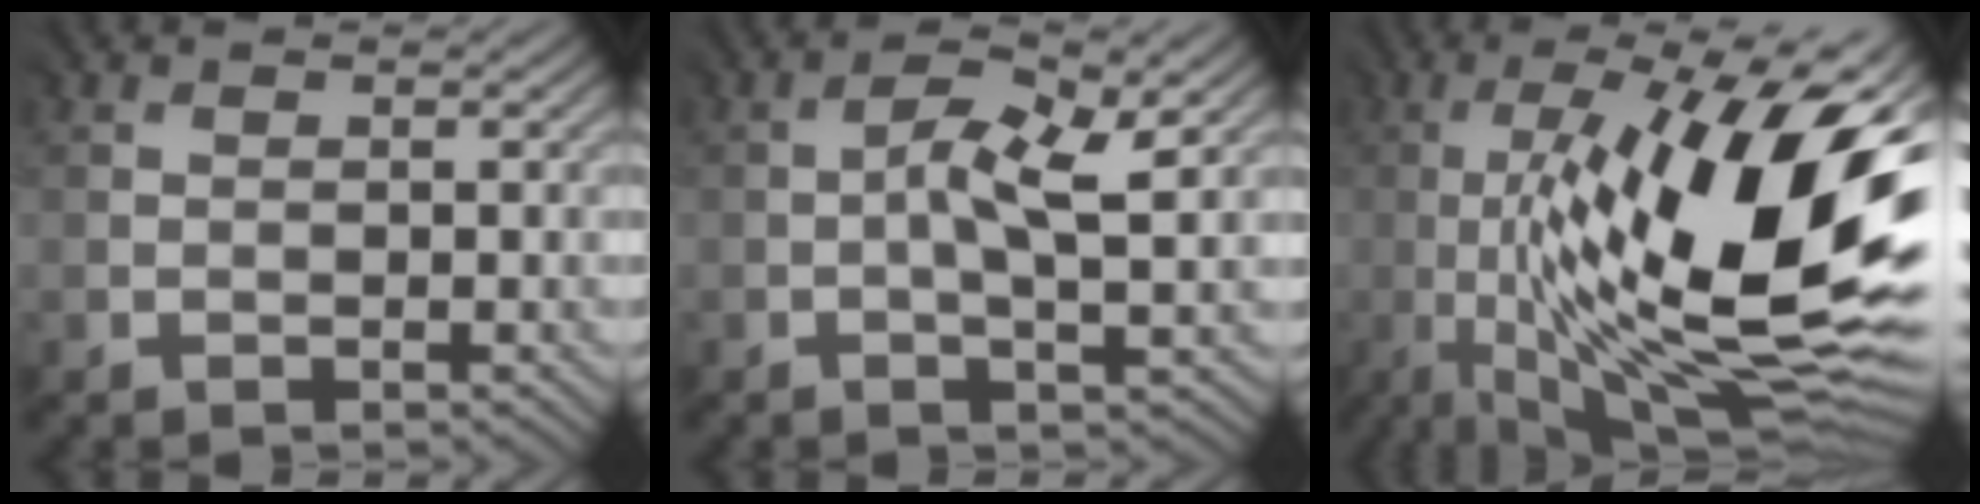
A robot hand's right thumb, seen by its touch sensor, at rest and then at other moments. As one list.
[{"total": 5.0, "force": [0.3, 1.4, 4.8], "torque": [-0.091, 0.002, 0.004]}, {"total": 19.8, "force": [0.2, 6.2, 18.8], "torque": [-0.307, 0.006, 0.012]}]